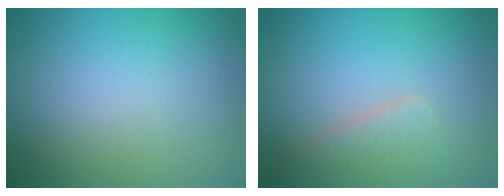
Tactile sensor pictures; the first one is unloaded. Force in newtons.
{"total": 2.7, "press": 2.7, "slide": 0.1}